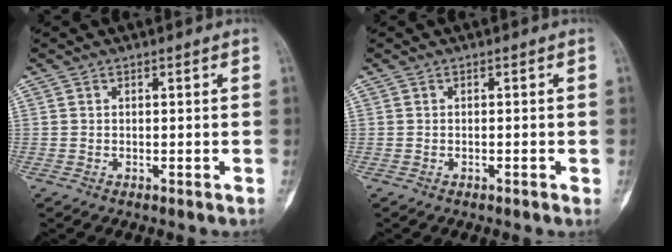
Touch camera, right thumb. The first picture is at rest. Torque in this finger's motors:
{"motor_torque": [-0.62, -0.01, -0.09, 0.18, 0.00]}